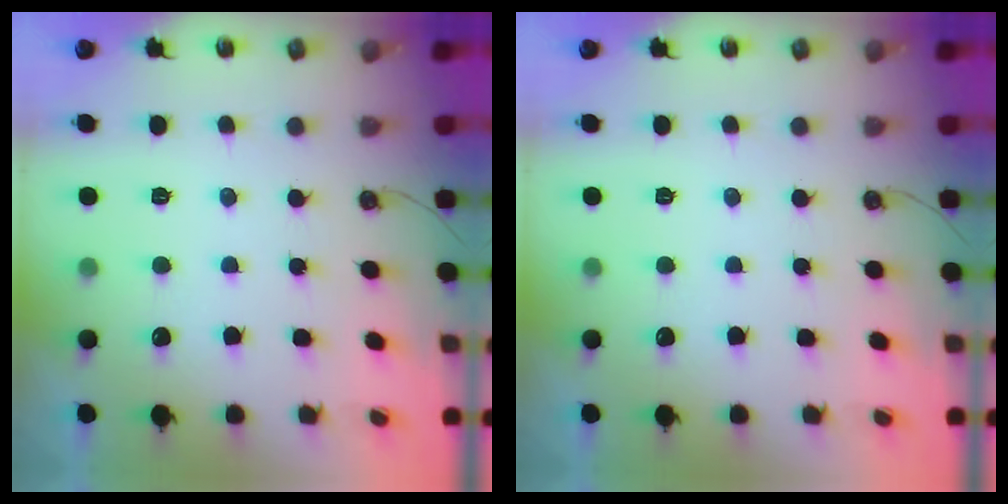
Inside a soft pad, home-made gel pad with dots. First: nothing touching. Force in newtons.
{"total": 0.0}